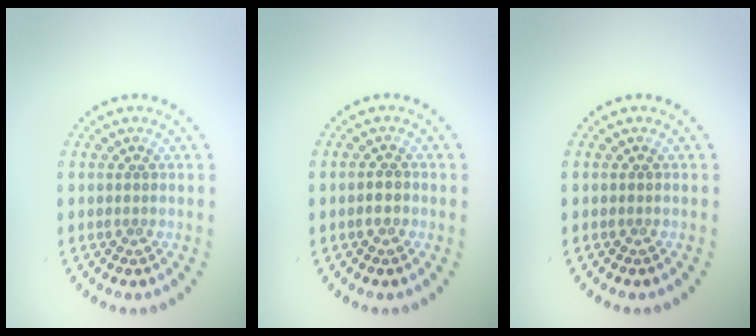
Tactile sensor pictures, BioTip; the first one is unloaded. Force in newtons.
{"total": 1.1, "press": 1.1, "slide": 0.4}
{"total": 0.0}